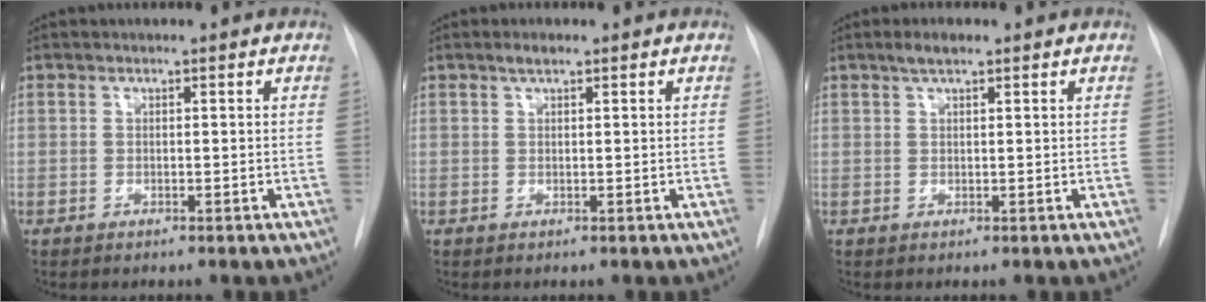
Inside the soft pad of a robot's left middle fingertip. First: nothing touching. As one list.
[{"total": 1.3, "force": [0.9, 0.3, 0.9], "torque": [-0.019, 0.003, 0.017]}, {"total": 2.2, "force": [1.5, 0.5, 1.4], "torque": [-0.032, 0.007, 0.027]}]